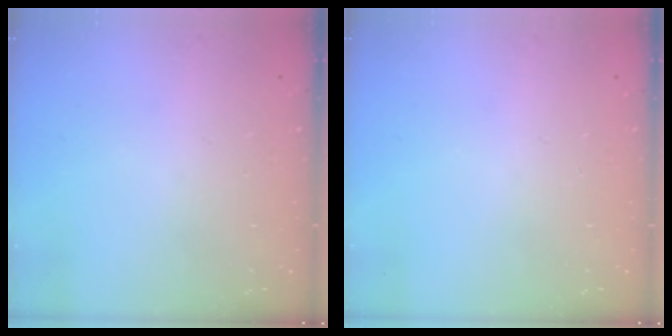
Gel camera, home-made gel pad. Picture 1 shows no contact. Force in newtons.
{"total": 0.0}